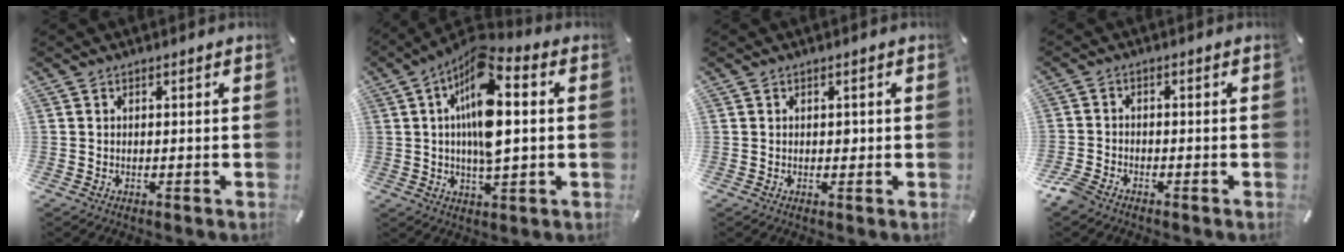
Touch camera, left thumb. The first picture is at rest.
{"total": 14.9, "force": [2.4, 6.1, 13.4], "torque": [-0.250, -0.006, 0.039]}
{"total": 1.3, "force": [0.1, 1.1, 0.7], "torque": [0.001, -0.003, -0.003]}
{"total": 3.2, "force": [-2.6, 1.5, 1.2], "torque": [-0.038, 0.008, -0.055]}